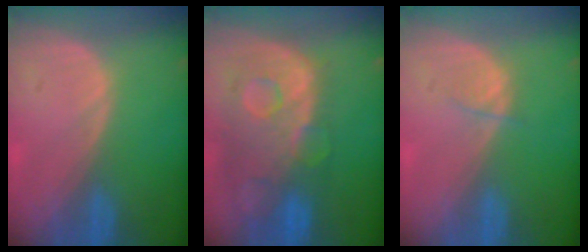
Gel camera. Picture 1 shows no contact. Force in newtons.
{"total": 12.4, "press": 10.2, "slide": 6.9}
{"total": 1.6, "press": 1.5, "slide": 0.2}